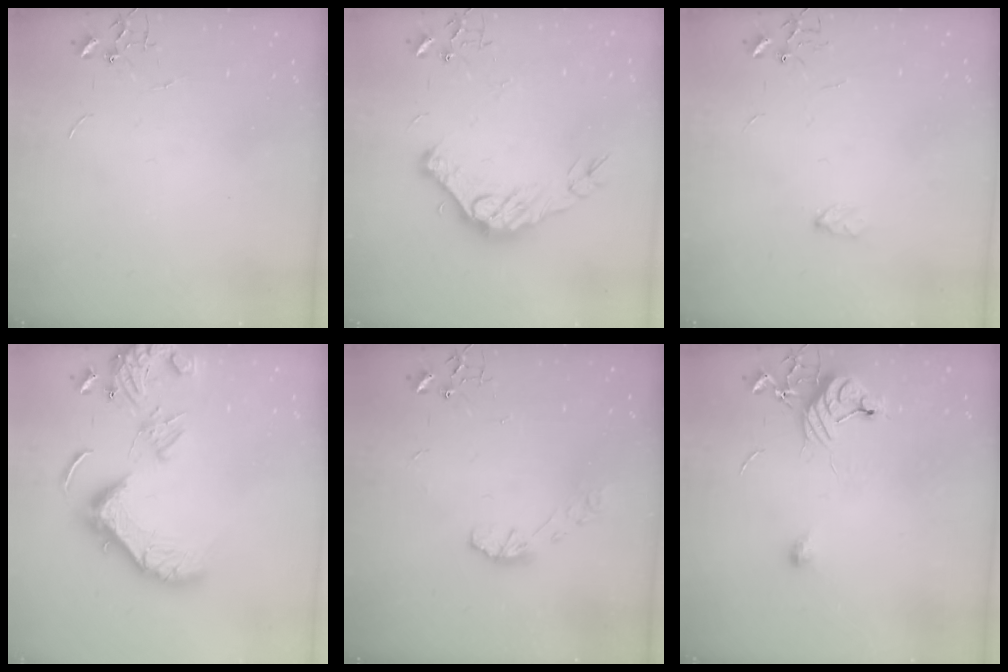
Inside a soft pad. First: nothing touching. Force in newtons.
{"total": 15.0, "press": 14.9, "slide": 1.7}
{"total": 3.6, "press": 3.6, "slide": 0.6}
{"total": 16.8, "press": 16.6, "slide": 2.0}
{"total": 5.8, "press": 5.8, "slide": 0.1}
{"total": 10.5, "press": 10.4, "slide": 1.4}